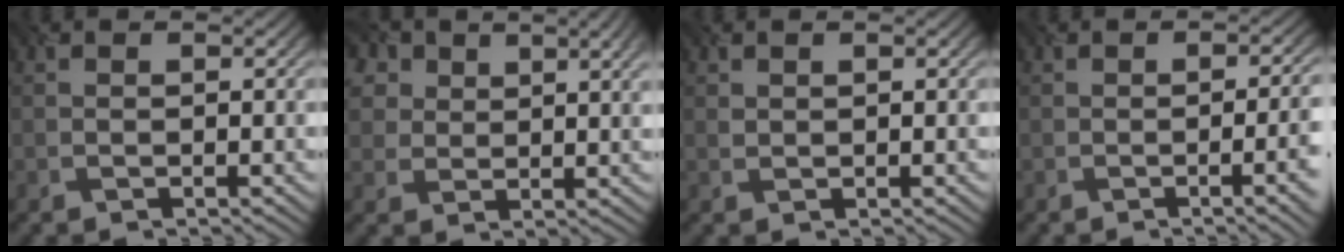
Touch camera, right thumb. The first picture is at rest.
{"total": 8.0, "force": [4.9, 5.1, 3.8], "torque": [-0.093, 0.013, 0.093]}
{"total": 0.9, "force": [0.7, 0.6, -0.1], "torque": [0.000, 0.004, 0.024]}
{"total": 7.5, "force": [-2.4, 2.5, 6.6], "torque": [-0.060, 0.000, -0.029]}